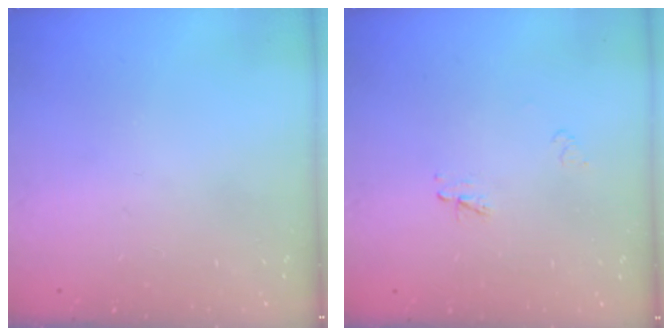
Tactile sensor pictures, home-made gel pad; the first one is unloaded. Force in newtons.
{"total": 2.3, "press": 2.3, "slide": 0.3}